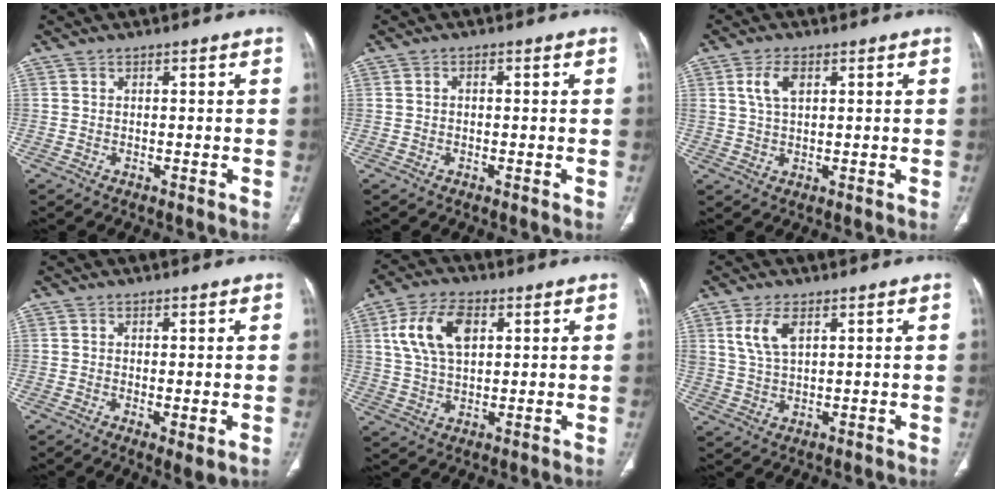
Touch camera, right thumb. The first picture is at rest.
{"total": 0.7, "force": [0.0, 0.5, 0.5], "torque": [-0.006, 0.003, -0.001]}
{"total": 4.7, "force": [1.8, 2.5, 3.6], "torque": [-0.073, 0.001, 0.038]}
{"total": 3.0, "force": [-0.6, 0.9, 2.8], "torque": [-0.052, -0.014, -0.008]}
{"total": 11.4, "force": [3.6, 6.5, 8.6], "torque": [-0.158, 0.001, 0.070]}
{"total": 6.1, "force": [2.7, 3.0, 4.5], "torque": [-0.093, -0.008, 0.062]}